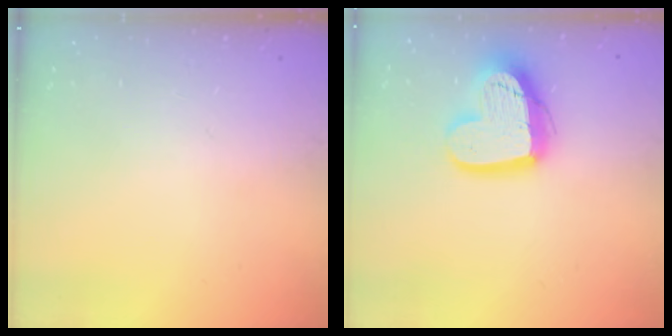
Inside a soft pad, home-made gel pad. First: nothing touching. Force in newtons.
{"total": 16.7, "press": 16.6, "slide": 1.4}